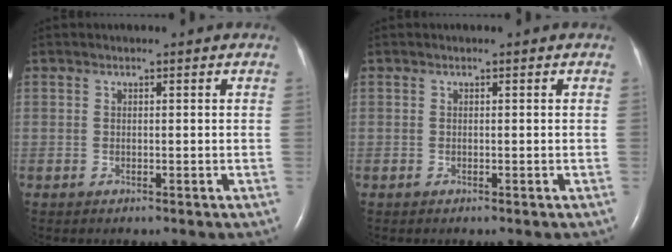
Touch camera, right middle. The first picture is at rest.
{"total": 0.0}